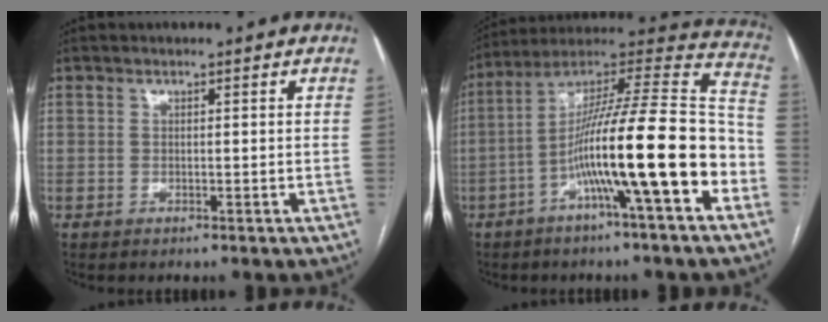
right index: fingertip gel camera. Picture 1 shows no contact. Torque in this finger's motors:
{"motor_torque": [1.42, -0.72, 1.05, 0.21]}